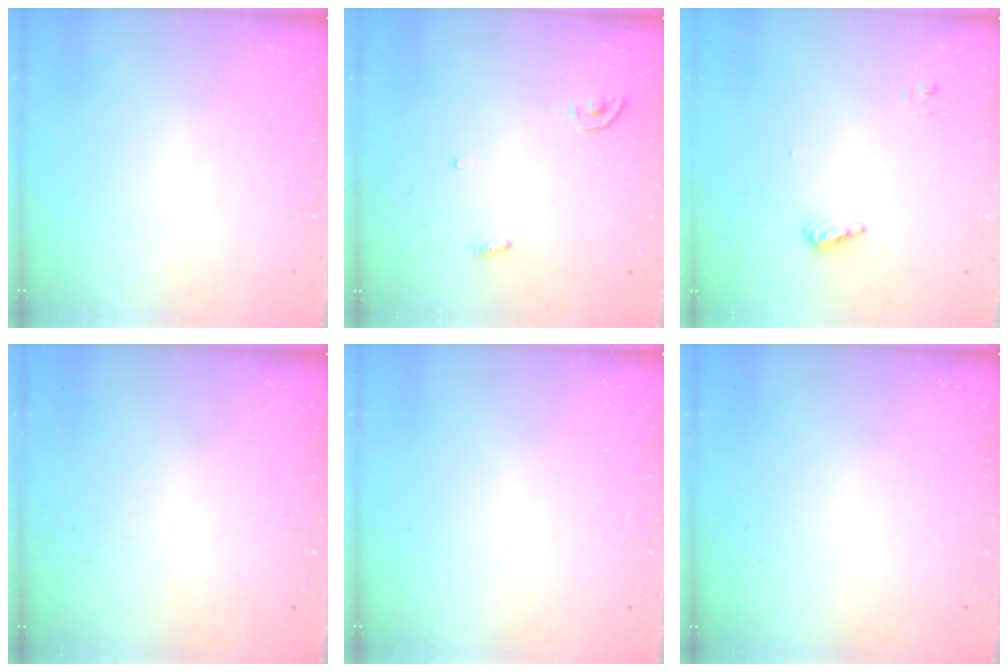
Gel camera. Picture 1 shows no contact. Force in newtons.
{"total": 4.3, "press": 4.3, "slide": 0.4}
{"total": 5.9, "press": 5.8, "slide": 1.4}
{"total": 0.0}
{"total": 0.0}
{"total": 0.0}